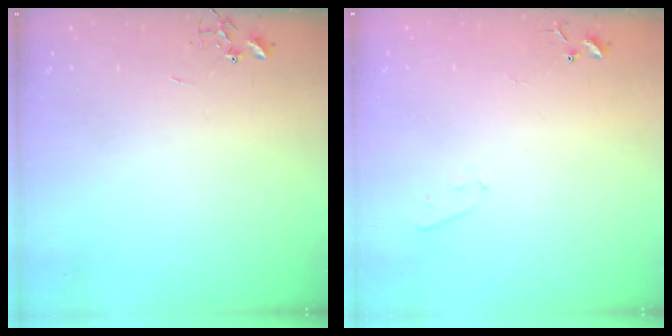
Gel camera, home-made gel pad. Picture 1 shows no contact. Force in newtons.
{"total": 4.2, "press": 4.2, "slide": 0.6}